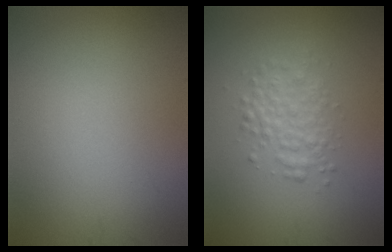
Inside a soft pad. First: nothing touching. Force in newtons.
{"total": 2.8, "press": 2.8, "slide": 0.0}